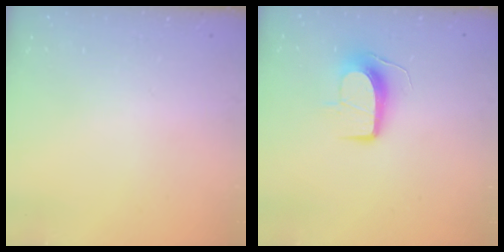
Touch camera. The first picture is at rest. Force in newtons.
{"total": 10.2, "press": 10.2, "slide": 0.0}